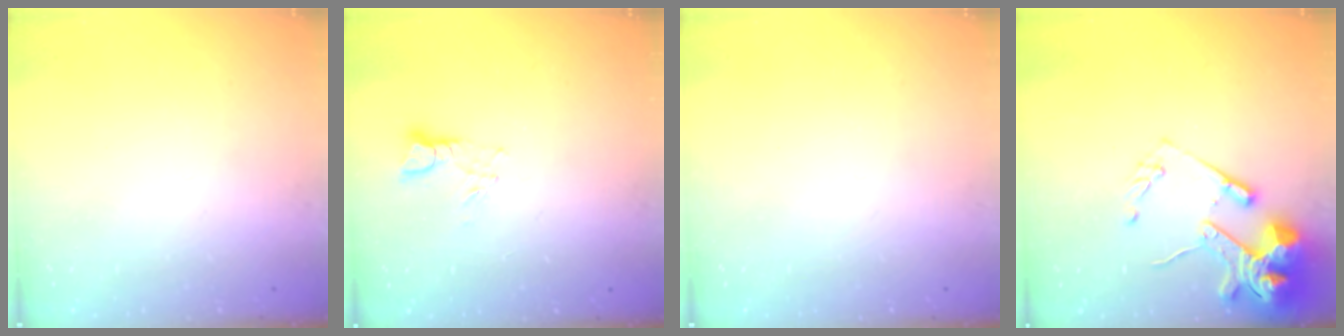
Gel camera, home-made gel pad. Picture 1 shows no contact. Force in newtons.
{"total": 3.8, "press": 3.8, "slide": 0.4}
{"total": 0.0}
{"total": 15.3, "press": 15.2, "slide": 2.0}